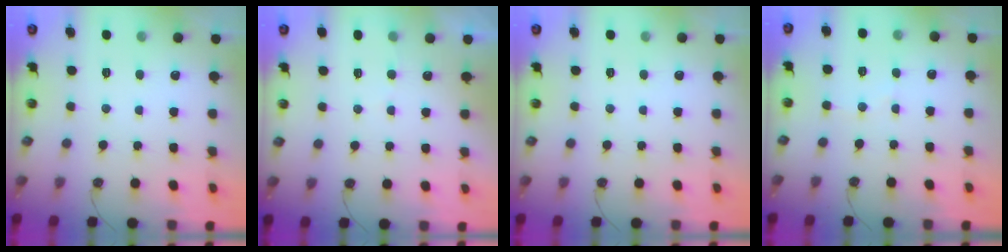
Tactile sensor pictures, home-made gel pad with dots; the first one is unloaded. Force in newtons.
{"total": 3.0, "press": 2.9, "slide": 0.3}
{"total": 0.0}
{"total": 4.6, "press": 4.6, "slide": 0.4}